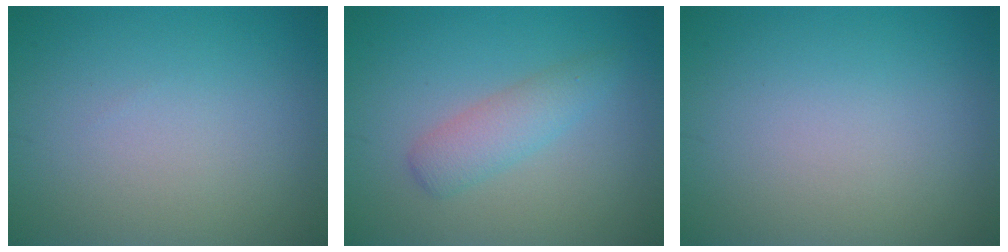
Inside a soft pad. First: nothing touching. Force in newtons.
{"total": 2.6, "press": 2.6, "slide": 0.1}
{"total": 0.0}